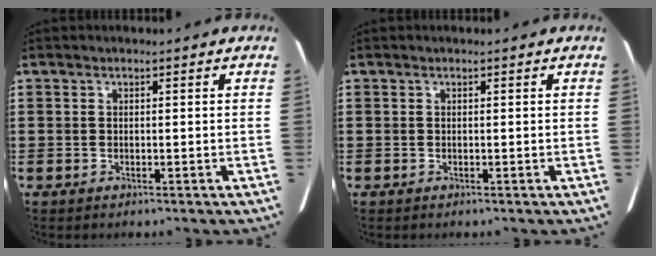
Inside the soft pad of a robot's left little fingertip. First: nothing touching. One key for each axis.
{"total": 0.0}